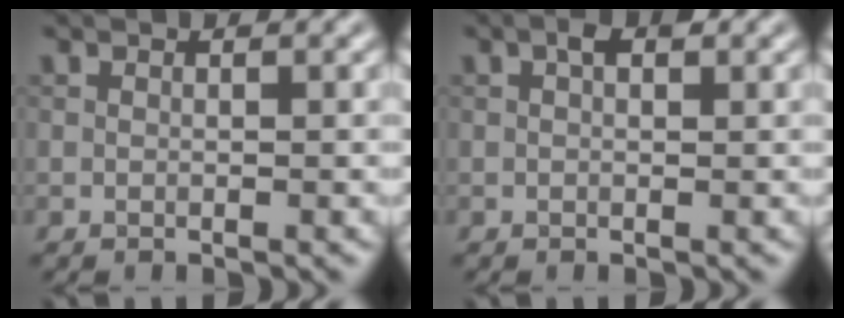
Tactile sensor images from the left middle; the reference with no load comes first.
{"total": 1.6, "force": [0.6, 0.8, 1.3], "torque": [-0.018, 0.004, 0.007]}